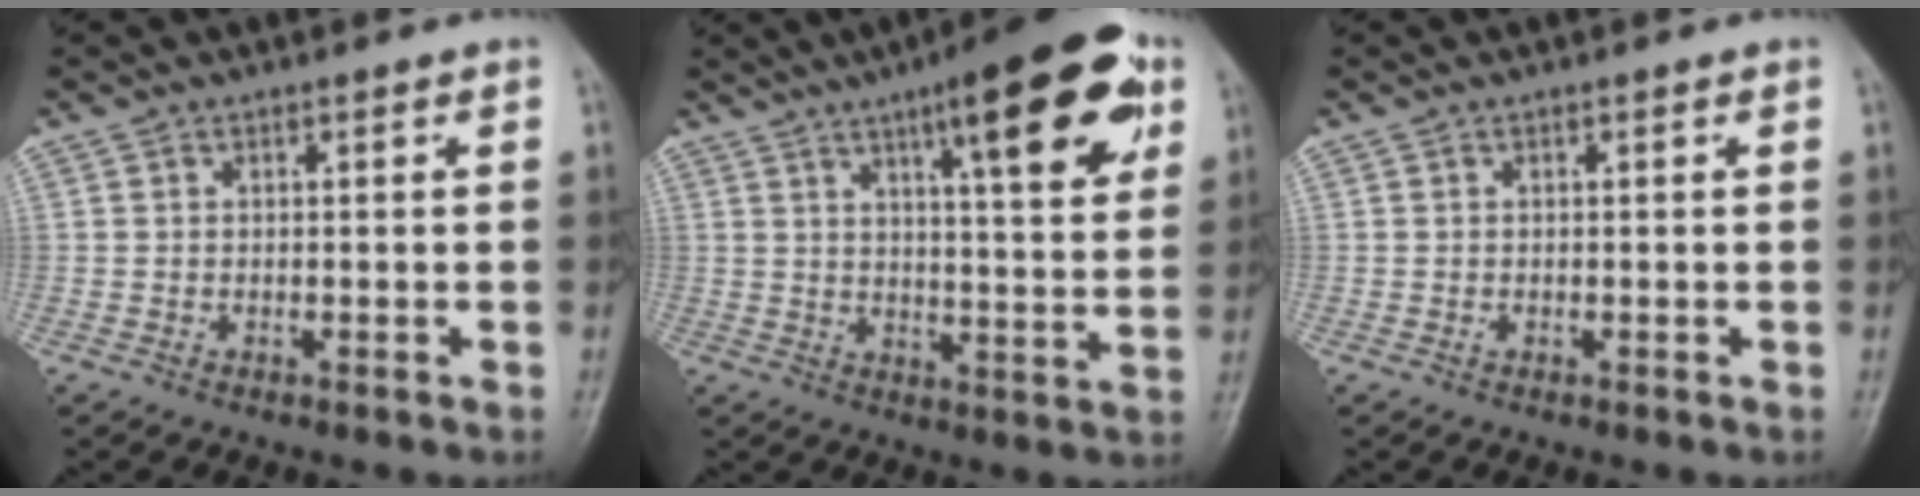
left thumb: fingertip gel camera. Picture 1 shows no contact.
{"total": 17.9, "force": [8.7, 4.3, 15.1], "torque": [-0.185, -0.024, 0.119]}
{"total": 0.6, "force": [0.0, 0.3, 0.5], "torque": [-0.005, 0.000, 0.001]}